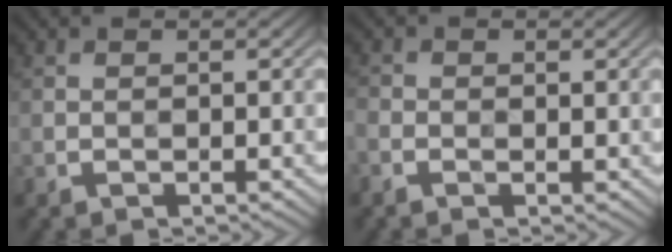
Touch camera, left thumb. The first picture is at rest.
{"total": 1.8, "force": [-0.6, 1.3, 1.1], "torque": [-0.031, -0.005, -0.016]}